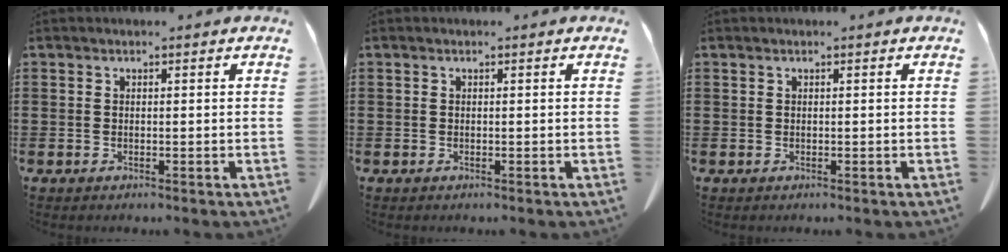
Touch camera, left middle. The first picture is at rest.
{"total": 0.0}
{"total": 0.0}